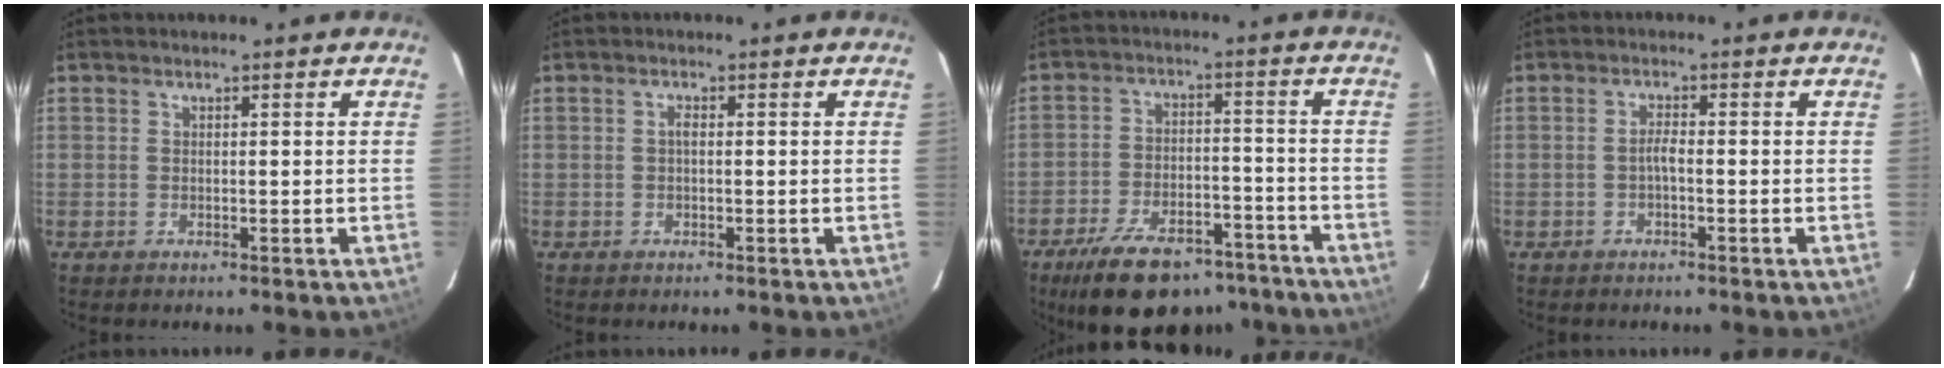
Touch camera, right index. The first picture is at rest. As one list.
[{"total": 0.8, "force": [-0.1, 0.3, 0.7], "torque": [-0.015, 0.004, -0.003]}, {"total": 20.2, "force": [-15.7, 8.4, 9.5], "torque": [-0.186, 0.005, -0.217]}, {"total": 1.6, "force": [-0.8, 0.1, 1.3], "torque": [-0.025, 0.005, -0.016]}]